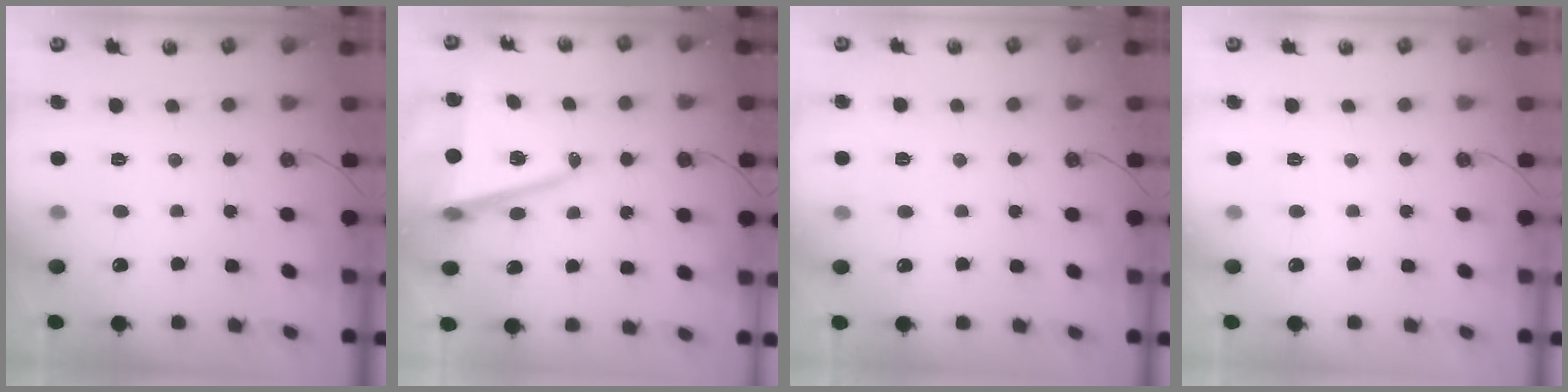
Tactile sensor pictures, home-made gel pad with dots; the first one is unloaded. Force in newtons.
{"total": 11.0, "press": 10.6, "slide": 3.0}
{"total": 4.9, "press": 2.2, "slide": 4.4}
{"total": 0.0}